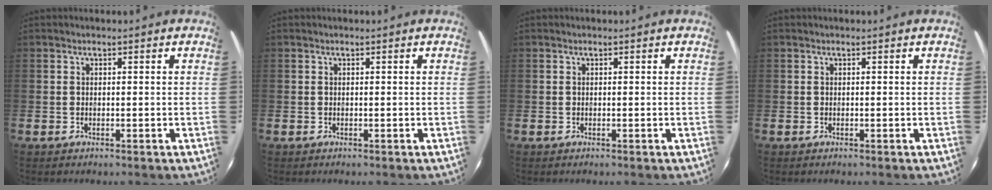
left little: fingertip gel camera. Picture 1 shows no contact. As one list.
[{"total": 0.0}, {"total": 0.0}, {"total": 0.0}]